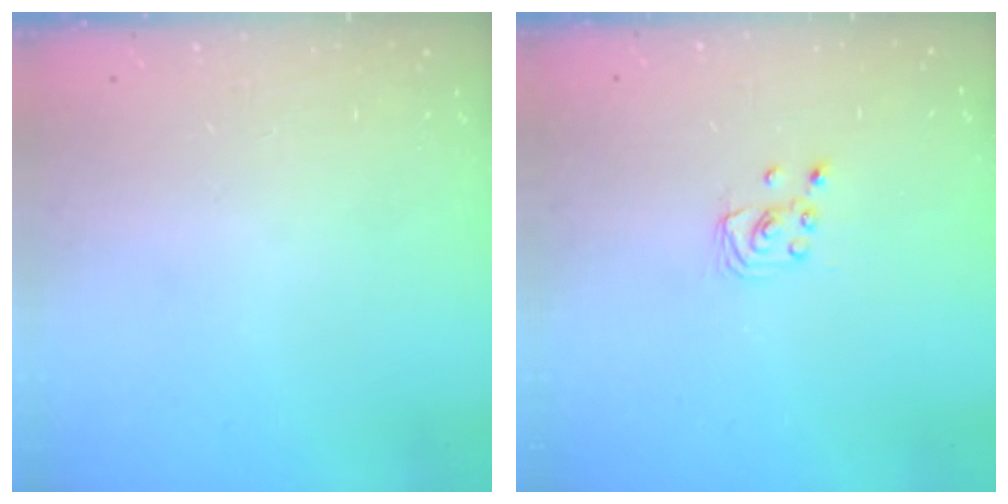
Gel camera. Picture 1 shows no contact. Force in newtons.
{"total": 2.0, "press": 2.0, "slide": 0.2}